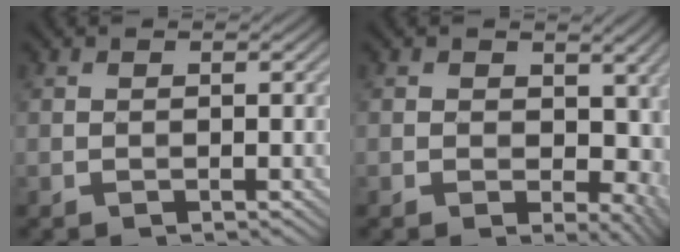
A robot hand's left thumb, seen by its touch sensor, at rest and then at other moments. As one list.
[{"total": 7.8, "force": [-0.4, 5.5, 5.6], "torque": [-0.066, -0.017, 0.004]}]